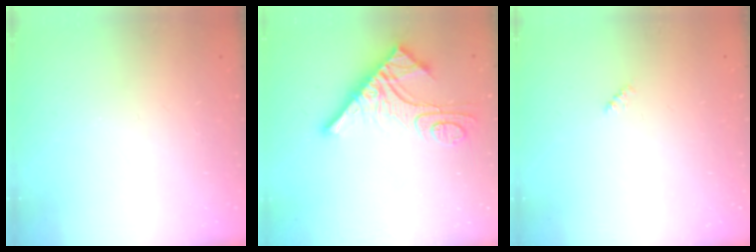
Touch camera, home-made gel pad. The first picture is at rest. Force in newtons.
{"total": 13.9, "press": 13.8, "slide": 1.1}
{"total": 2.4, "press": 2.4, "slide": 0.5}